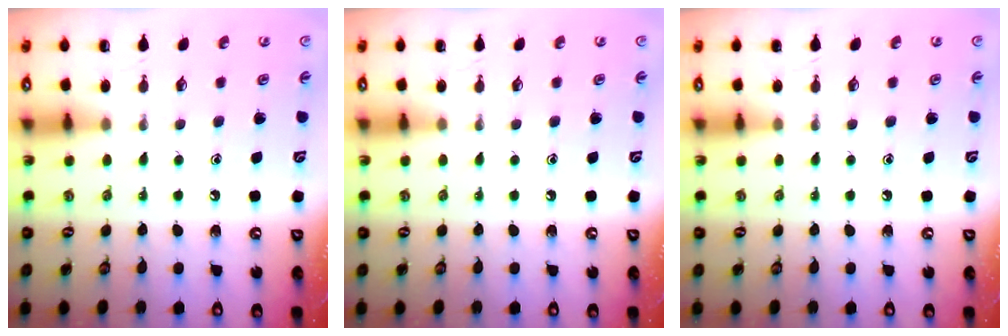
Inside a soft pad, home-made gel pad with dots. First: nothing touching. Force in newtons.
{"total": 0.0}
{"total": 0.0}